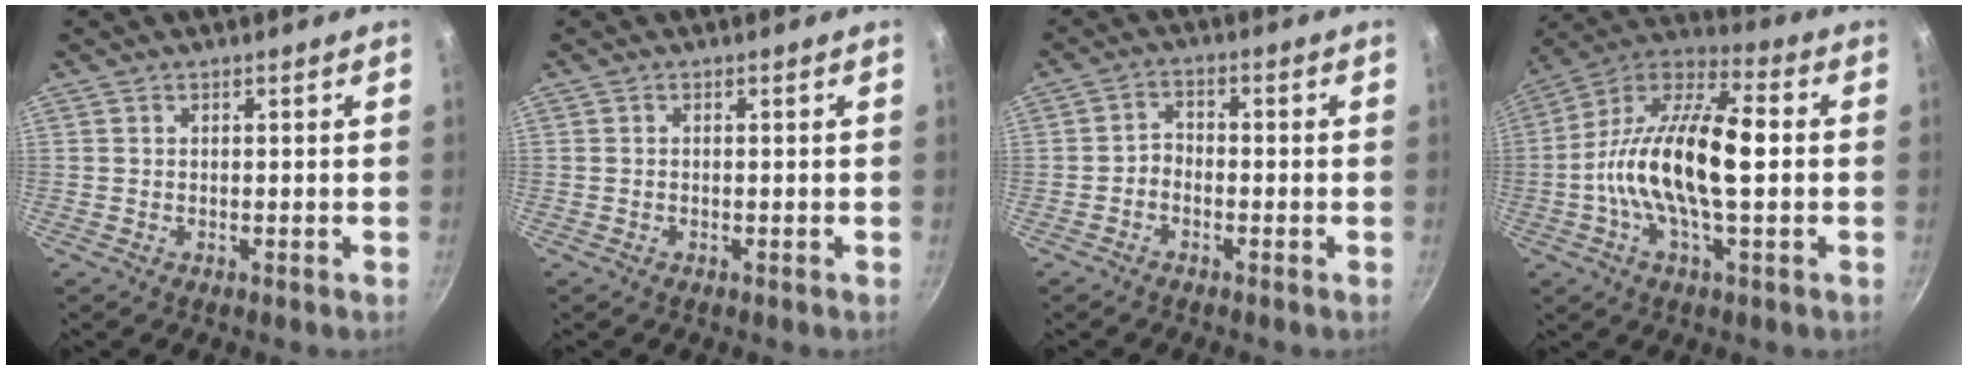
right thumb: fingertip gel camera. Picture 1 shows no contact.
{"total": 0.0}
{"total": 2.8, "force": [-1.5, 1.9, 1.4], "torque": [-0.020, 0.023, -0.033]}
{"total": 19.5, "force": [-0.6, 7.9, 17.8], "torque": [-0.324, 0.030, -0.034]}